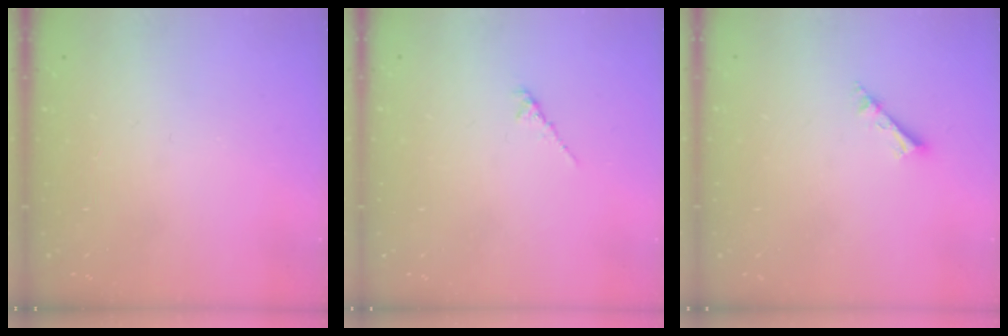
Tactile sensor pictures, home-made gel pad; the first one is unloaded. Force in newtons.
{"total": 1.6, "press": 1.5, "slide": 0.5}
{"total": 2.3, "press": 2.3, "slide": 0.1}